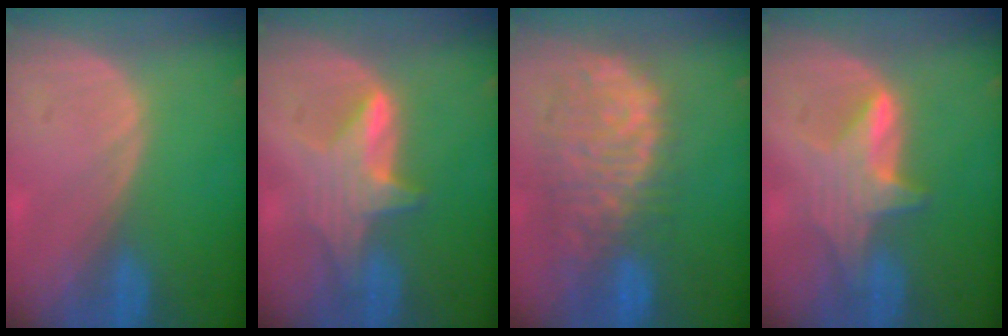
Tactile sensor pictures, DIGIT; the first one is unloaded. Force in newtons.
{"total": 5.9, "press": 5.8, "slide": 0.8}
{"total": 11.5, "press": 9.7, "slide": 6.3}
{"total": 5.9, "press": 5.8, "slide": 0.8}